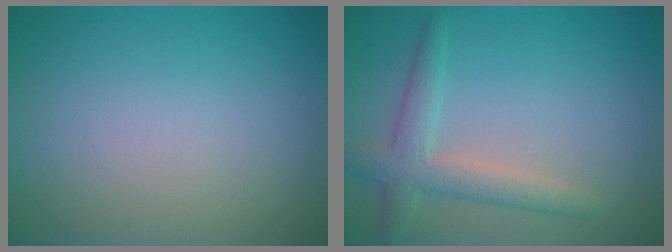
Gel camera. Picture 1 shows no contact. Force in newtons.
{"total": 3.2, "press": 3.2, "slide": 0.1}